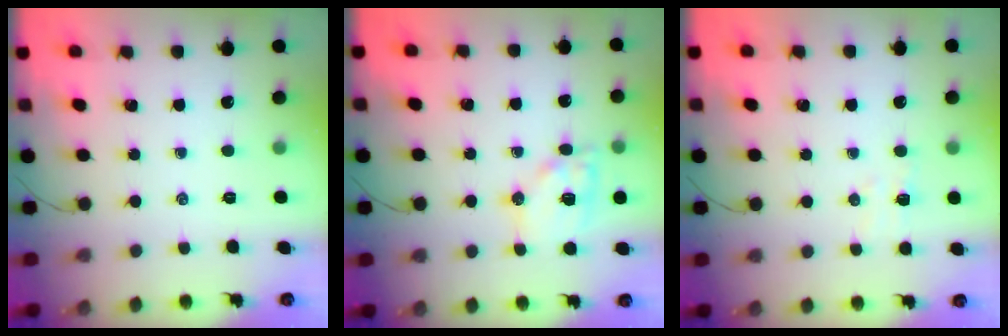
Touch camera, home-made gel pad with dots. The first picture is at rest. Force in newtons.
{"total": 12.3, "press": 12.1, "slide": 1.8}
{"total": 3.7, "press": 3.6, "slide": 0.8}